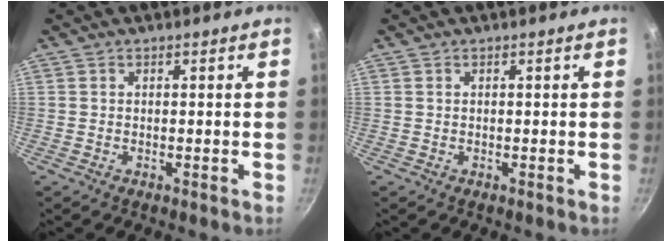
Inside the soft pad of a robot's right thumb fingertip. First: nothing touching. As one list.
[{"total": 0.0}]